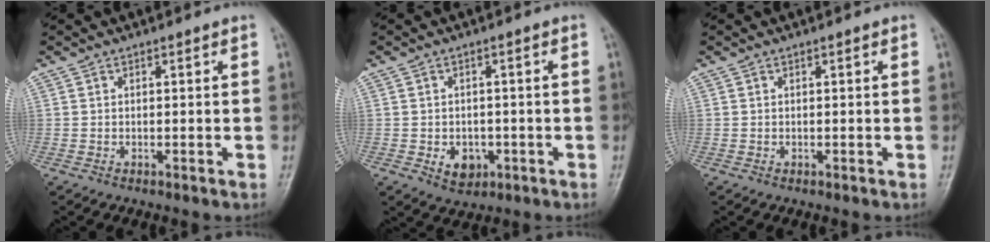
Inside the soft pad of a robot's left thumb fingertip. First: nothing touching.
{"total": 4.5, "force": [-1.4, 3.5, 2.5], "torque": [-0.020, 0.005, -0.011]}
{"total": 0.0}